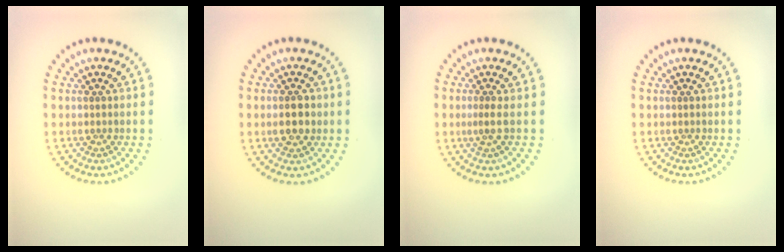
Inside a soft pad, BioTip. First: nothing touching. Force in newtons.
{"total": 2.2, "press": 2.2, "slide": 0.1}
{"total": 1.0, "press": 0.4, "slide": 0.9}
{"total": 0.0}